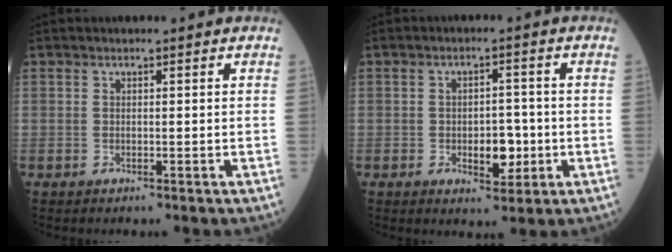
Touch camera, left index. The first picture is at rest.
{"total": 5.0, "force": [-1.2, 2.7, 4.1], "torque": [-0.055, 0.002, -0.012]}